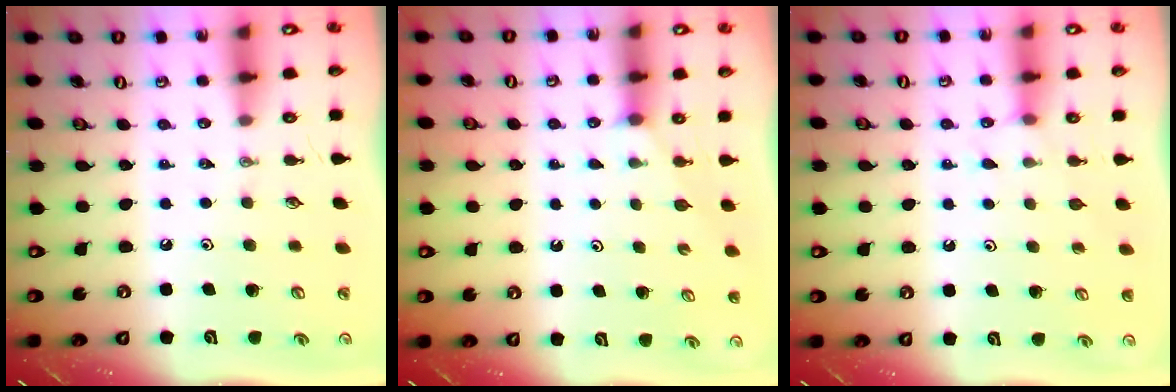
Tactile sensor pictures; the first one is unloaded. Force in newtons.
{"total": 2.2, "press": 2.2, "slide": 0.3}
{"total": 4.9, "press": 4.8, "slide": 0.6}